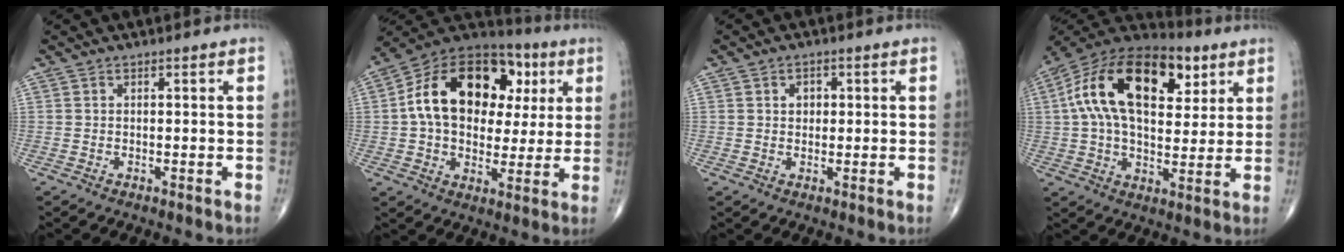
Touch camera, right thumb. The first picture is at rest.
{"total": 22.5, "force": [4.5, 15.0, 16.2], "torque": [-0.233, 0.023, 0.066]}
{"total": 2.5, "force": [0.6, 2.0, 1.4], "torque": [-0.007, 0.001, 0.008]}
{"total": 23.8, "force": [7.5, 13.2, 18.3], "torque": [-0.311, 0.014, 0.116]}